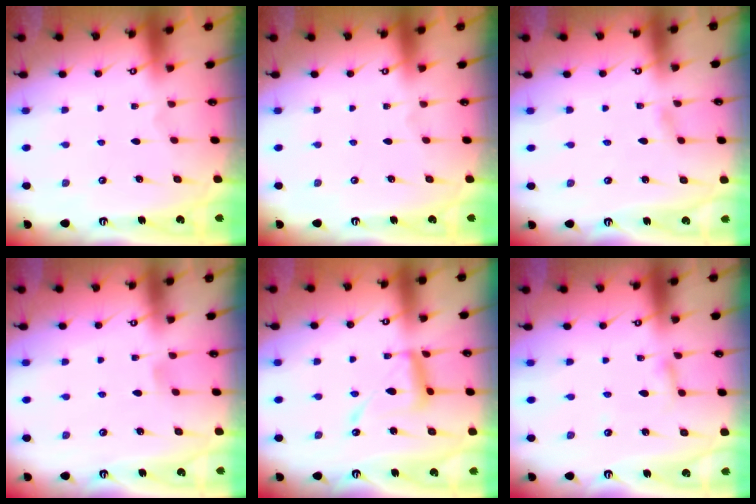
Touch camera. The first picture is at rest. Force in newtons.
{"total": 0.0}
{"total": 1.8, "press": 1.8, "slide": 0.2}
{"total": 3.2, "press": 3.1, "slide": 0.5}
{"total": 12.3, "press": 12.3, "slide": 1.0}
{"total": 2.6, "press": 2.6, "slide": 0.2}